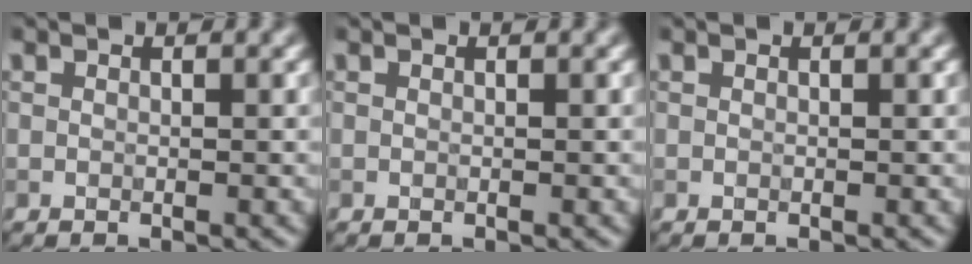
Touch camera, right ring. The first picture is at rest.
{"total": 0.0}
{"total": 0.0}